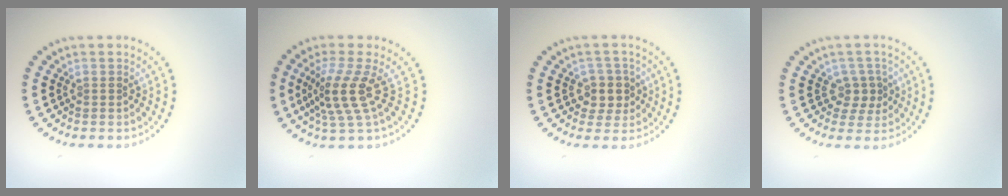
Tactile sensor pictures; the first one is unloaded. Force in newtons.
{"total": 3.8, "press": 2.8, "slide": 2.6}
{"total": 2.5, "press": 2.2, "slide": 1.1}
{"total": 2.1, "press": 1.7, "slide": 1.2}